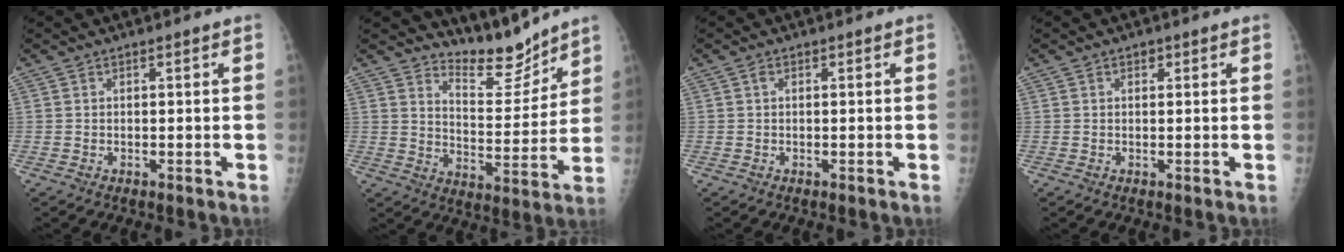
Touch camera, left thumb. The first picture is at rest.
{"total": 9.8, "force": [9.2, 2.6, 2.2], "torque": [-0.001, -0.083, 0.161]}
{"total": 0.7, "force": [0.3, 0.4, 0.5], "torque": [-0.011, 0.004, 0.003]}
{"total": 1.1, "force": [0.6, 0.7, 0.6], "torque": [-0.001, -0.002, 0.008]}